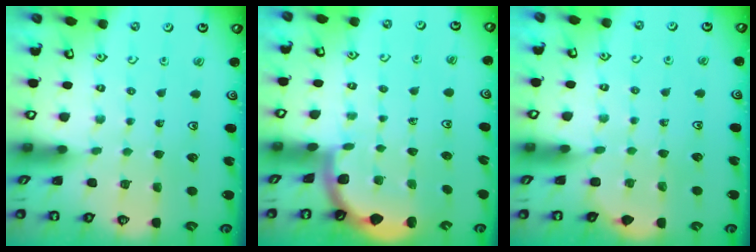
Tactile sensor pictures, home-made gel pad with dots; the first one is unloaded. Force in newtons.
{"total": 1.9, "press": 1.9, "slide": 0.0}
{"total": 2.7, "press": 2.7, "slide": 0.3}